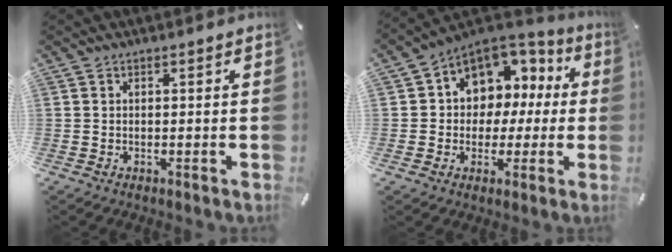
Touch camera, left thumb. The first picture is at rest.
{"total": 8.7, "force": [2.5, 8.0, 2.5], "torque": [-0.050, -0.026, 0.053]}